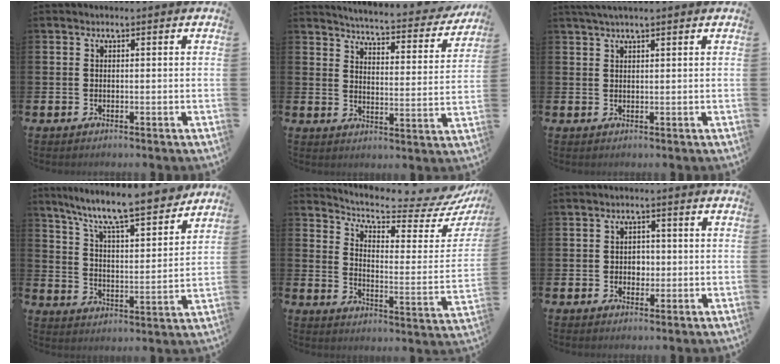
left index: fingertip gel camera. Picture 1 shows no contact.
{"total": 4.7, "force": [4.6, 0.4, 1.1], "torque": [-0.042, -0.040, 0.072]}
{"total": 2.0, "force": [1.7, 0.1, 1.1], "torque": [-0.022, 0.003, 0.031]}
{"total": 10.1, "force": [9.2, 0.8, 3.9], "torque": [-0.109, -0.066, 0.157]}
{"total": 7.1, "force": [6.6, 1.1, 2.4], "torque": [-0.061, -0.066, 0.106]}
{"total": 2.2, "force": [0.1, 2.0, 1.0], "torque": [-0.008, 0.004, -0.006]}